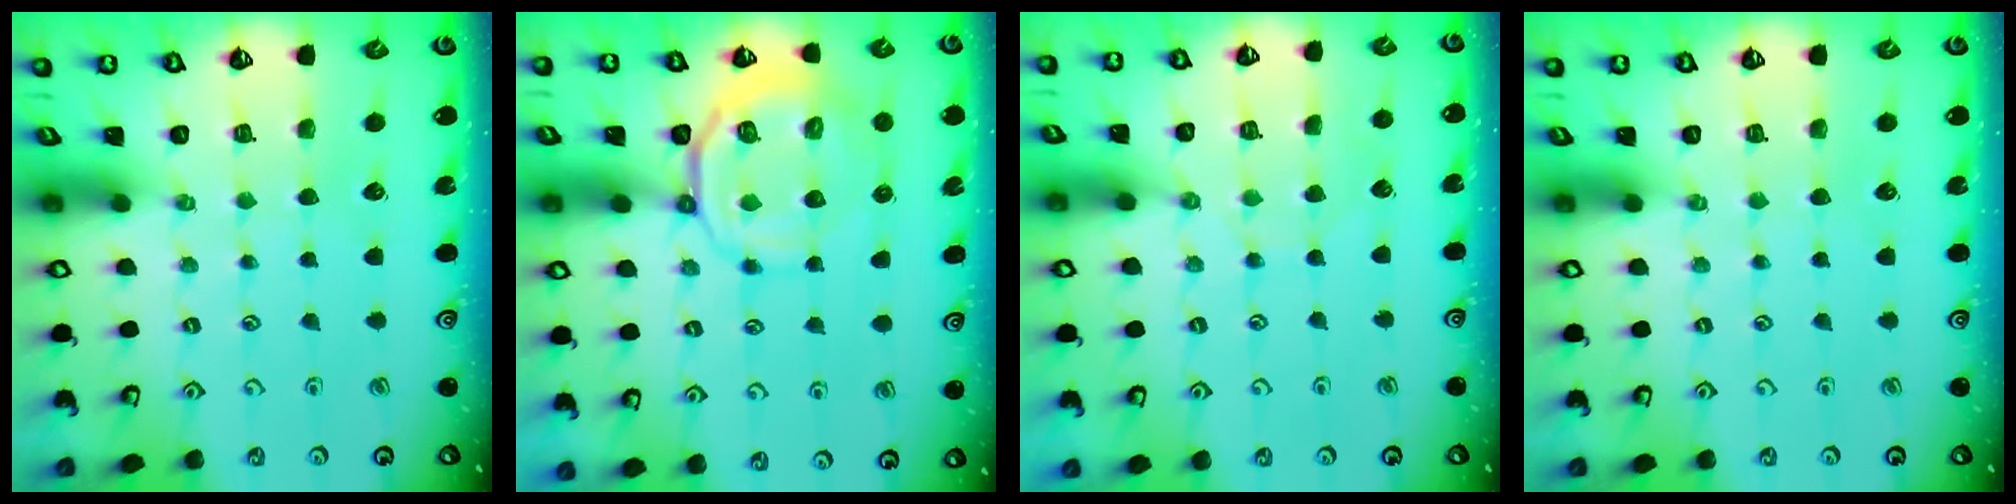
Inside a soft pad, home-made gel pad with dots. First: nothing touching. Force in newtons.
{"total": 9.7, "press": 9.5, "slide": 1.8}
{"total": 3.3, "press": 3.2, "slide": 0.4}
{"total": 0.0}